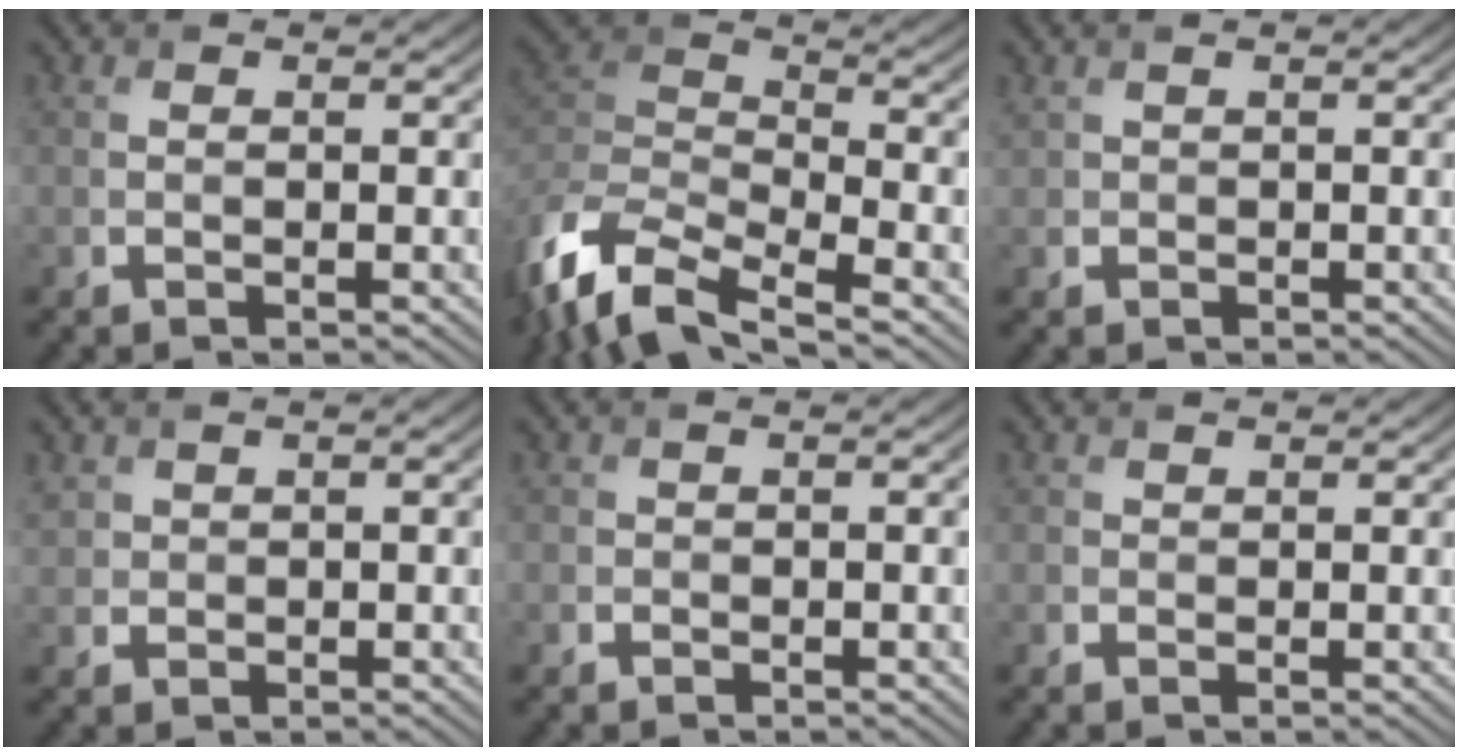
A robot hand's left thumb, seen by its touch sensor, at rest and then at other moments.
{"total": 12.0, "force": [-8.6, 4.0, 7.3], "torque": [-0.168, -0.013, -0.173]}
{"total": 0.5, "force": [0.1, 0.5, -0.2], "torque": [0.006, -0.001, 0.002]}
{"total": 1.2, "force": [0.5, 1.1, -0.3], "torque": [0.003, -0.002, 0.008]}
{"total": 0.7, "force": [-0.5, 0.2, -0.4], "torque": [0.011, -0.002, -0.012]}
{"total": 0.5, "force": [0.1, 0.1, -0.5], "torque": [0.014, -0.002, -0.003]}